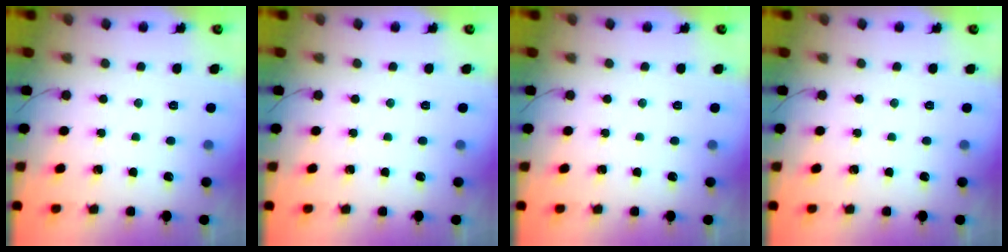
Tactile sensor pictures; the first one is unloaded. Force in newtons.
{"total": 0.0}
{"total": 0.0}
{"total": 0.0}